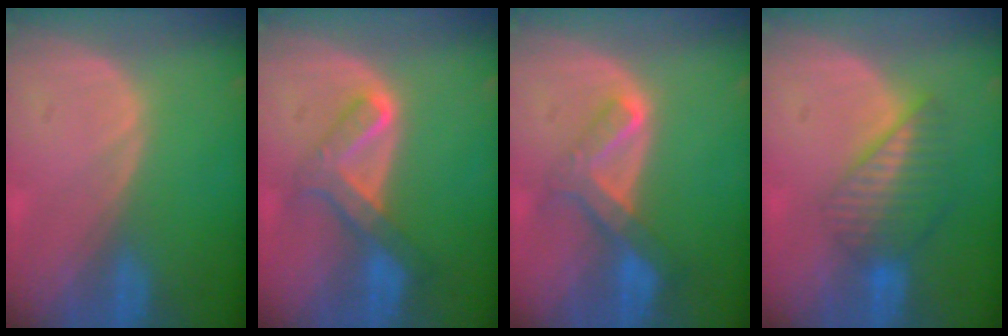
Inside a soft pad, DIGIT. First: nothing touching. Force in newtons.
{"total": 6.4, "press": 6.0, "slide": 2.1}
{"total": 6.7, "press": 5.8, "slide": 3.4}
{"total": 6.8, "press": 6.0, "slide": 3.2}